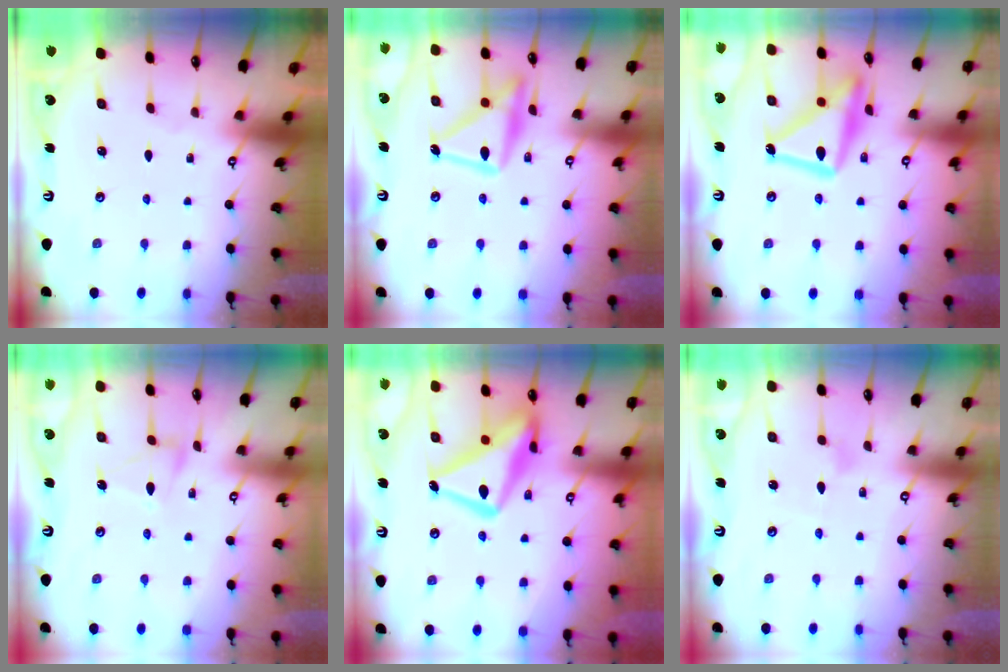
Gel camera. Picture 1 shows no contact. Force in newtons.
{"total": 17.3, "press": 17.2, "slide": 1.2}
{"total": 19.2, "press": 19.1, "slide": 1.3}
{"total": 6.7, "press": 6.6, "slide": 0.5}
{"total": 20.1, "press": 20.0, "slide": 1.6}
{"total": 4.2, "press": 4.2, "slide": 0.3}